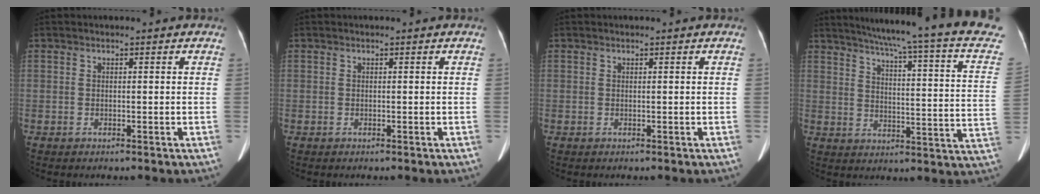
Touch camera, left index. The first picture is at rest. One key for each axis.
{"total": 0.0}
{"total": 0.0}
{"total": 23.4, "fx": 19.2, "fy": -0.1, "fz": 13.3, "tx": -0.193, "ty": -0.055, "tz": 0.222}